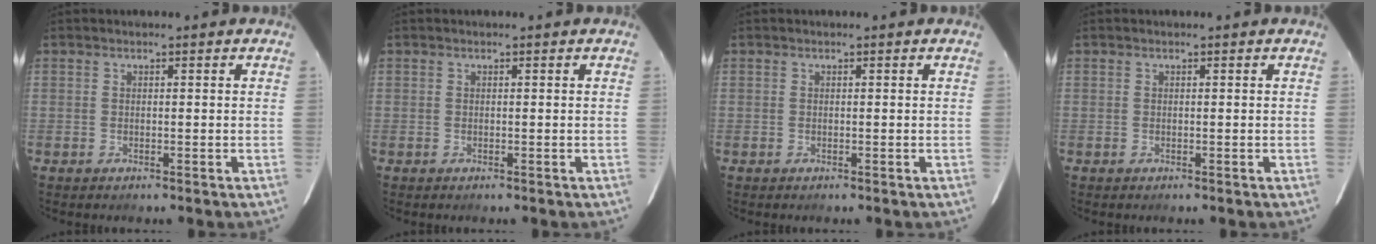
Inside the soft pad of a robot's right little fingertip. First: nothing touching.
{"total": 0.0}
{"total": 0.0}
{"total": 0.0}